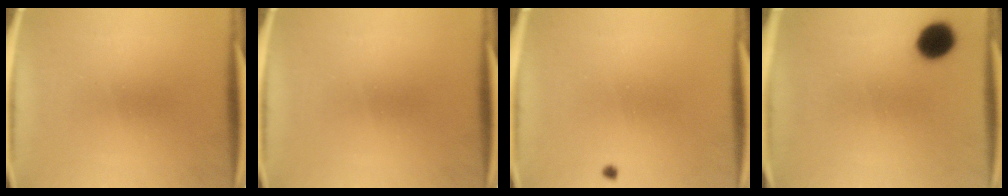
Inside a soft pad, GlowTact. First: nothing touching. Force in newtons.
{"total": 0.0}
{"total": 0.5}
{"total": 7.8}